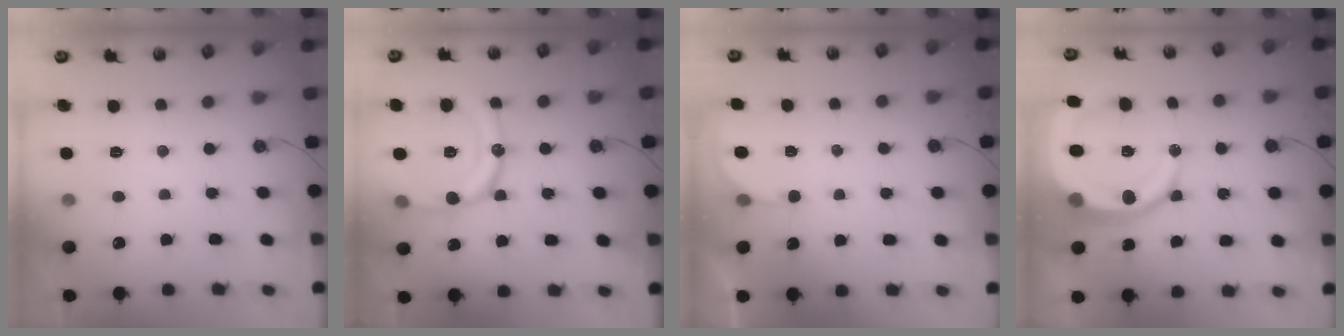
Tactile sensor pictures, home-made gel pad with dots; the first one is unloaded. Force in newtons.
{"total": 17.5, "press": 17.5, "slide": 1.0}
{"total": 2.9, "press": 2.9, "slide": 0.2}
{"total": 17.4, "press": 17.3, "slide": 2.3}